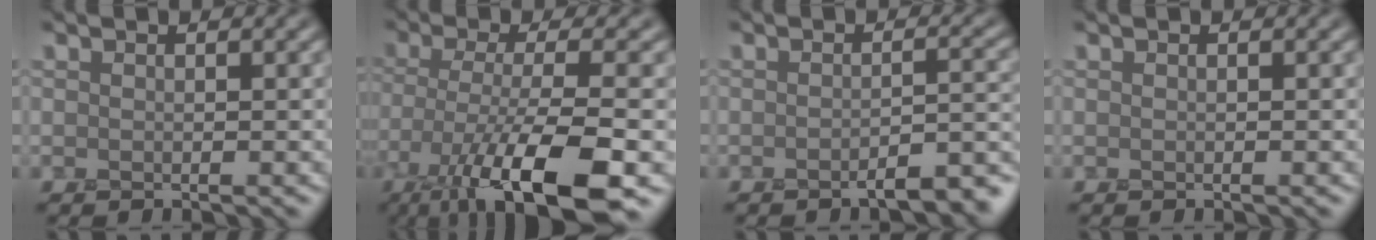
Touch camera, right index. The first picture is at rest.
{"total": 10.5, "force": [-5.2, 3.0, 8.6], "torque": [-0.161, -0.017, -0.090]}
{"total": 3.6, "force": [-2.6, 0.9, 2.3], "torque": [-0.022, 0.006, -0.043]}
{"total": 0.0}